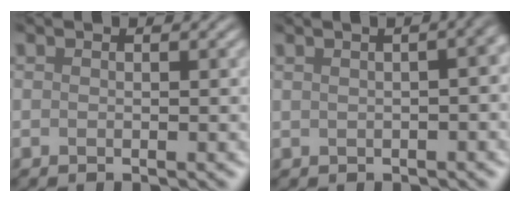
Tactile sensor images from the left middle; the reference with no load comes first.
{"total": 3.0, "force": [-0.4, 1.3, 2.7], "torque": [-0.010, 0.002, -0.001]}